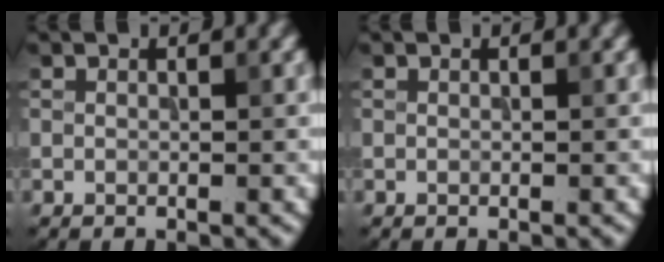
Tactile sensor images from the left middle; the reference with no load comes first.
{"total": 0.0}